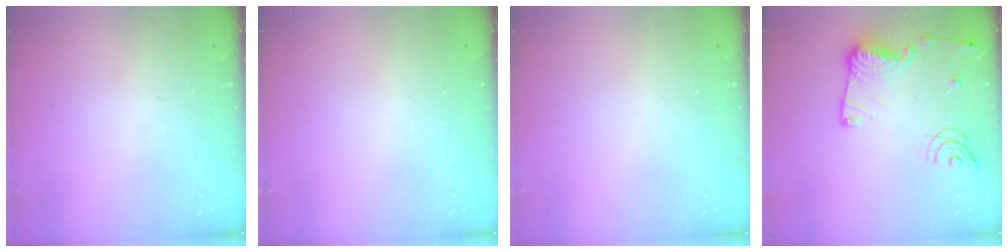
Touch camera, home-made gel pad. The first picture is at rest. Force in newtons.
{"total": 0.0}
{"total": 0.0}
{"total": 15.8, "press": 15.7, "slide": 0.9}